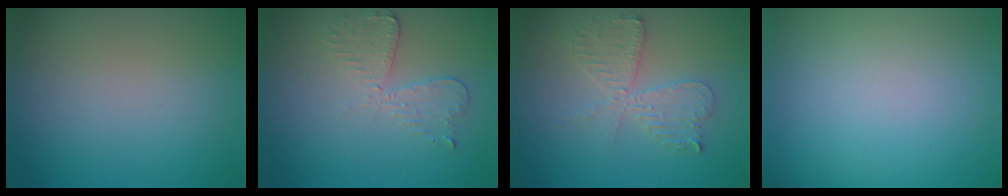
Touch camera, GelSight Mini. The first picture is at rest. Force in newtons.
{"total": 3.0, "press": 2.6, "slide": 1.5}
{"total": 4.1, "press": 3.5, "slide": 2.1}
{"total": 0.0}